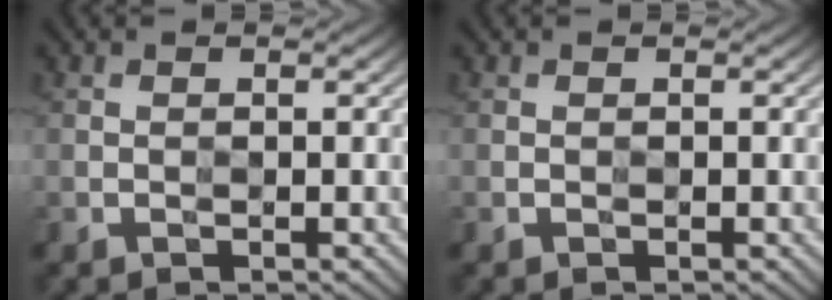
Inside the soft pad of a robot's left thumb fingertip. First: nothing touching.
{"total": 0.0}